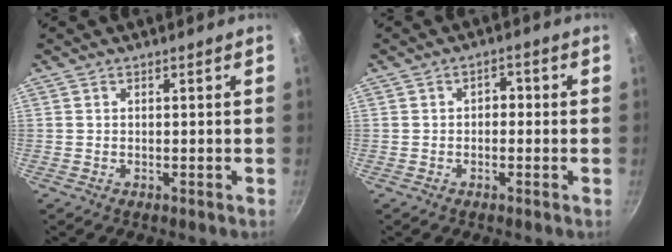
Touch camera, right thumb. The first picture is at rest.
{"total": 2.4, "force": [-0.2, 1.8, 1.6], "torque": [-0.010, 0.009, -0.007]}